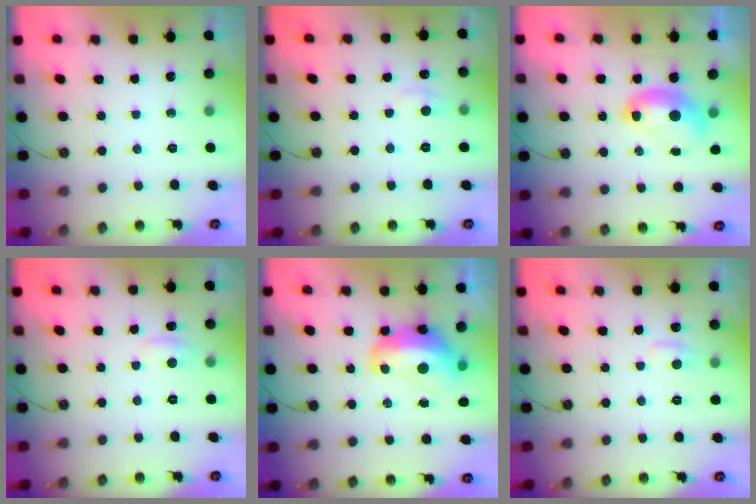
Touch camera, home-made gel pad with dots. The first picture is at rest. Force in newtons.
{"total": 1.6, "press": 1.4, "slide": 0.7}
{"total": 2.8, "press": 2.8, "slide": 0.1}
{"total": 0.8, "press": 0.2, "slide": 0.8}
{"total": 7.1, "press": 7.0, "slide": 1.3}
{"total": 0.8, "press": 0.2, "slide": 0.8}